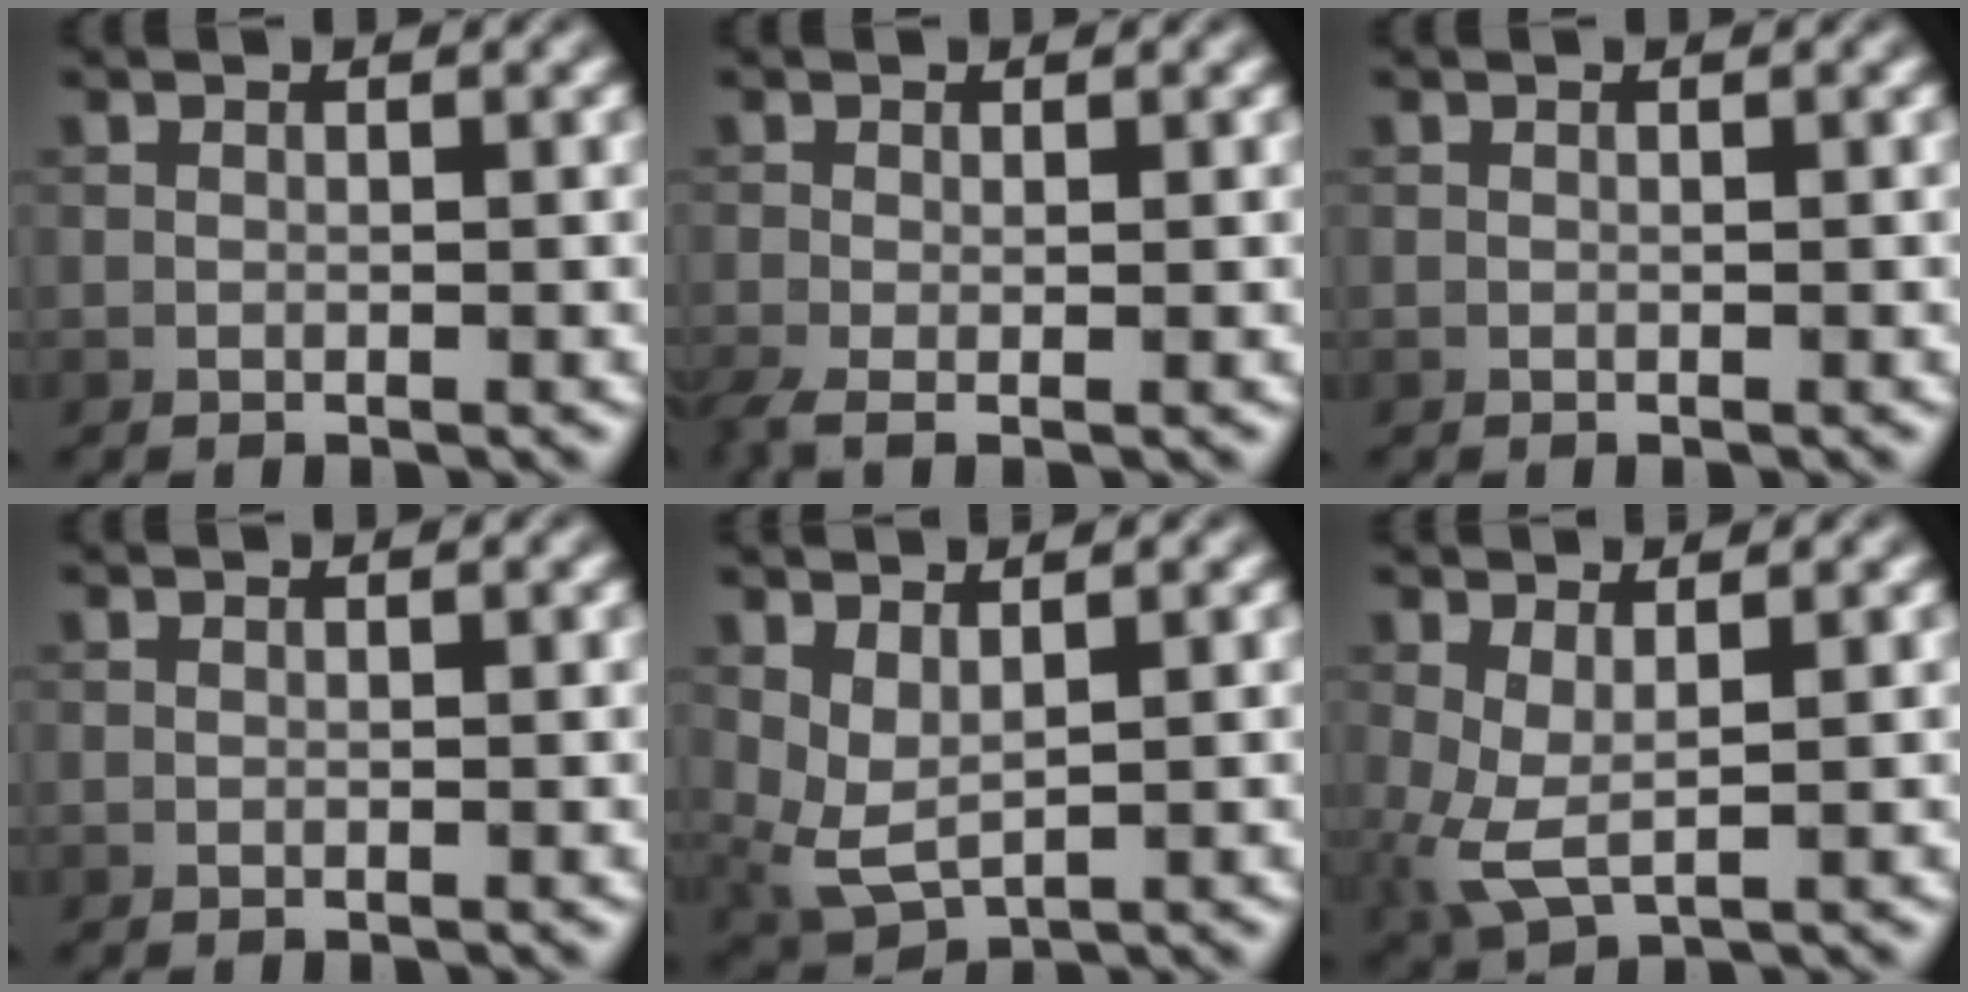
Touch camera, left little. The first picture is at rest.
{"total": 2.3, "force": [-1.1, 0.7, 2.0], "torque": [-0.049, -0.013, -0.025]}
{"total": 0.0}
{"total": 0.0}
{"total": 2.9, "force": [1.3, 1.3, 2.2], "torque": [-0.054, -0.010, 0.033]}
{"total": 3.5, "force": [0.4, 1.4, 3.1], "torque": [-0.086, -0.009, 0.008]}